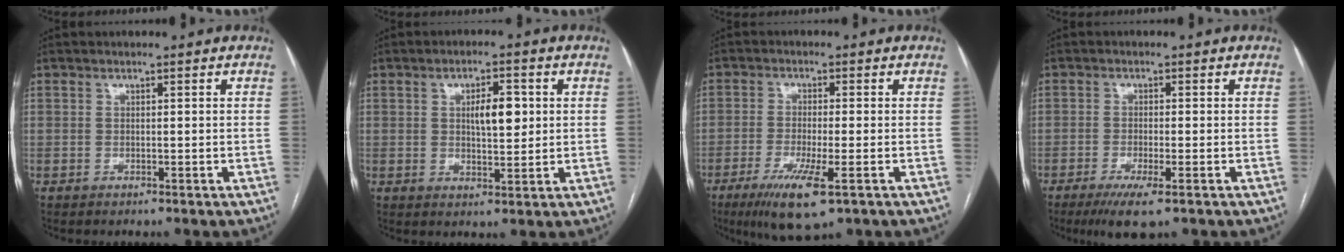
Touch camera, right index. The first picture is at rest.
{"total": 5.5, "force": [1.1, 1.9, 5.0], "torque": [-0.081, 0.005, 0.021]}
{"total": 8.8, "force": [-4.6, 1.2, 7.4], "torque": [-0.139, -0.026, -0.075]}
{"total": 5.5, "force": [-3.3, 0.6, 4.4], "torque": [-0.078, -0.016, -0.054]}